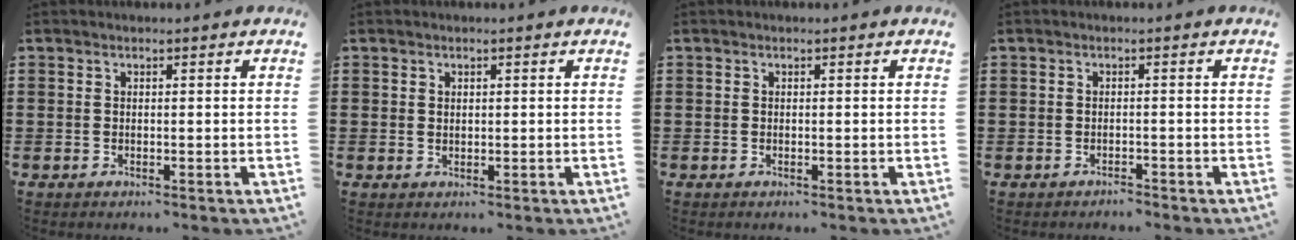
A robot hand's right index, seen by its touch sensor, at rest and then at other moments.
{"total": 0.6, "force": [0.4, 0.4, 0.2], "torque": [-0.004, 0.002, 0.009]}
{"total": 0.0}
{"total": 1.2, "force": [-1.2, 0.0, -0.2], "torque": [0.000, 0.006, -0.027]}